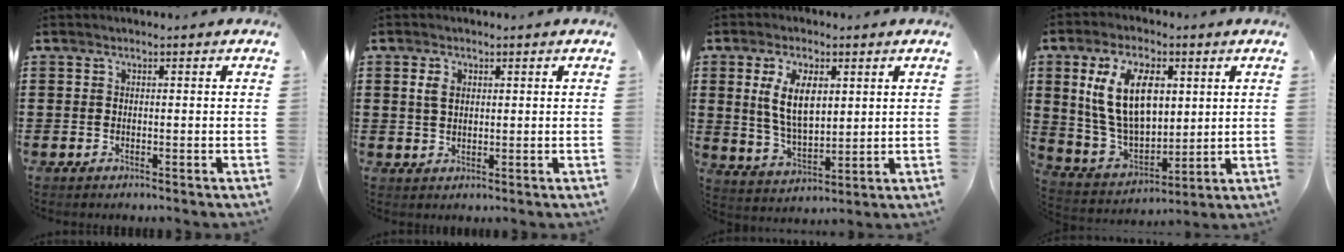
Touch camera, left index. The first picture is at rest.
{"total": 2.6, "force": [0.8, 1.7, 1.7], "torque": [-0.040, 0.009, 0.013]}
{"total": 8.8, "force": [2.8, 4.4, 7.0], "torque": [-0.153, 0.003, 0.047]}
{"total": 13.2, "force": [4.4, 7.5, 9.9], "torque": [-0.221, 0.012, 0.078]}